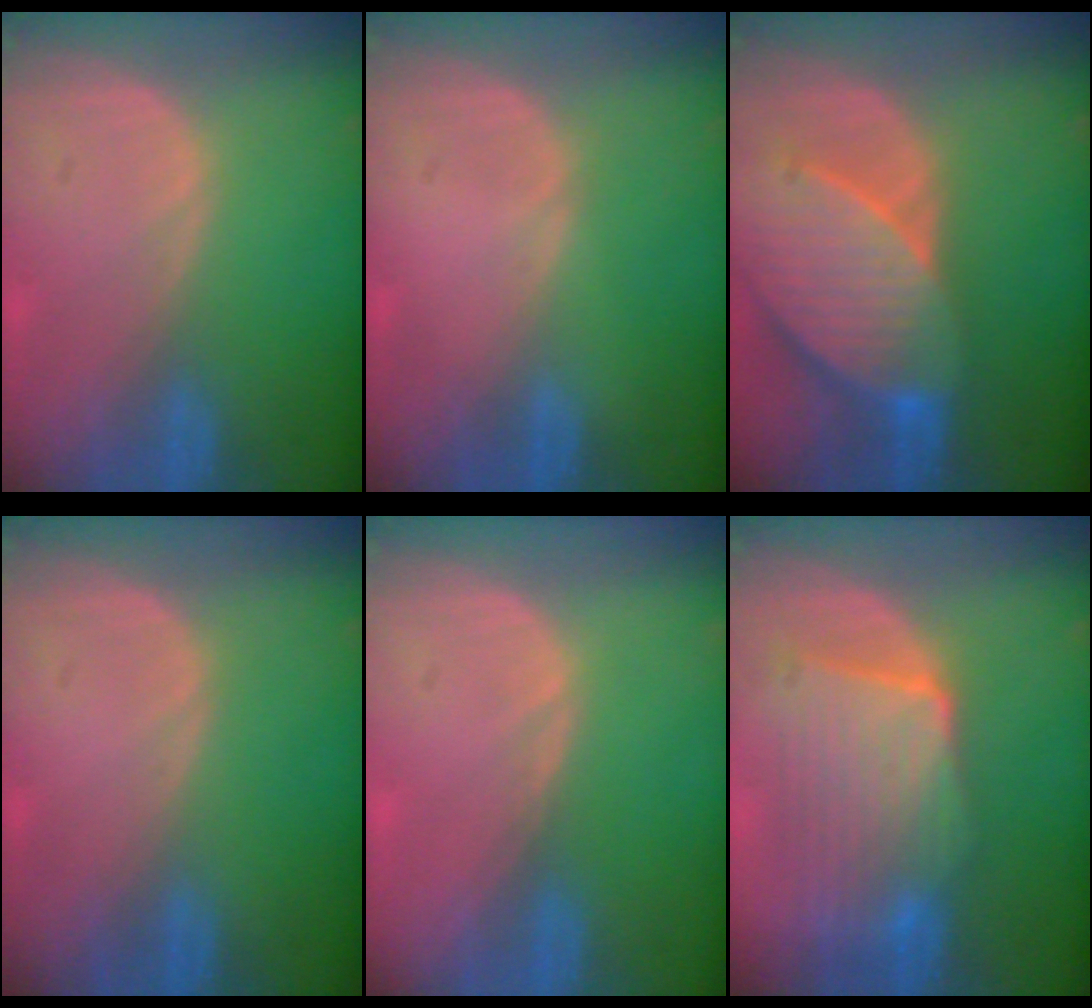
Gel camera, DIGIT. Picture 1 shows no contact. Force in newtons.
{"total": 0.0}
{"total": 10.1, "press": 8.9, "slide": 4.8}
{"total": 0.0}
{"total": 0.6, "press": 0.4, "slide": 0.4}
{"total": 9.3, "press": 8.7, "slide": 3.1}